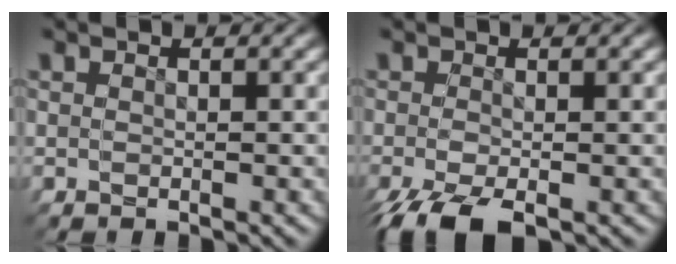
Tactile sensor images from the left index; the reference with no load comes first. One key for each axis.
{"total": 1.8, "fx": -1.6, "fy": -0.7, "fz": 0.5, "tx": 0.006, "ty": -0.003, "tz": -0.023}